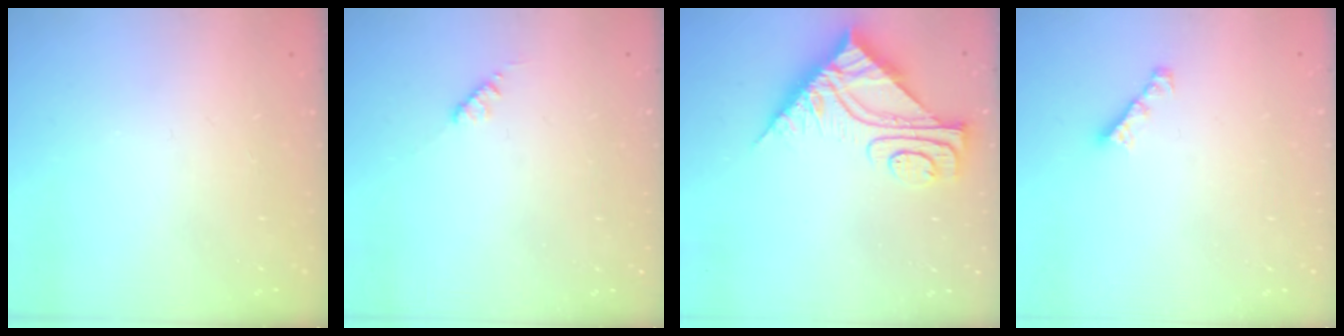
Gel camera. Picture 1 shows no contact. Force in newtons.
{"total": 2.8, "press": 2.8, "slide": 0.4}
{"total": 11.3, "press": 11.2, "slide": 1.2}
{"total": 2.4, "press": 2.4, "slide": 0.1}